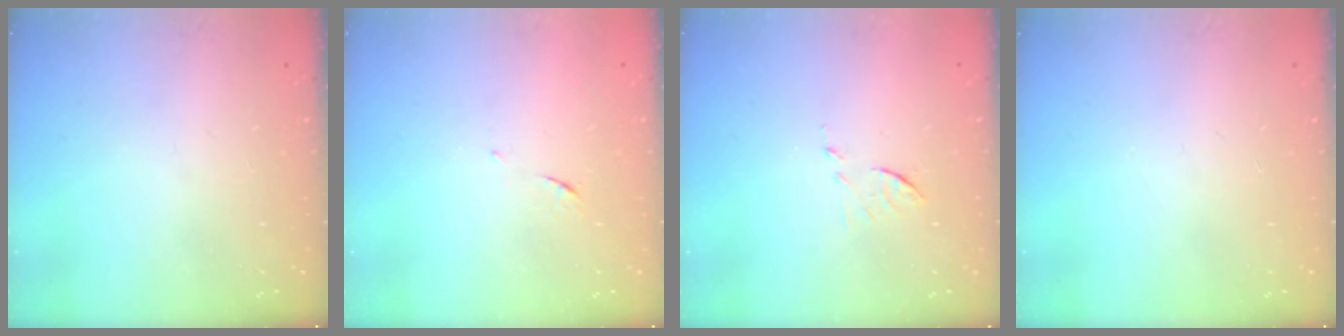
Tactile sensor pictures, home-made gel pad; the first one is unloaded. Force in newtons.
{"total": 5.1, "press": 5.1, "slide": 0.4}
{"total": 6.2, "press": 6.2, "slide": 0.2}
{"total": 0.0}